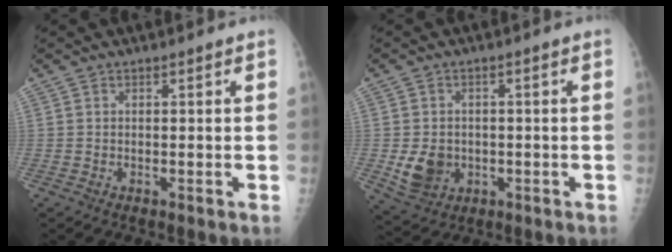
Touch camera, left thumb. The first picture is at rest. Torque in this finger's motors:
{"motor_torque": [-0.10, 0.77, 0.69, -0.15, 0.05]}